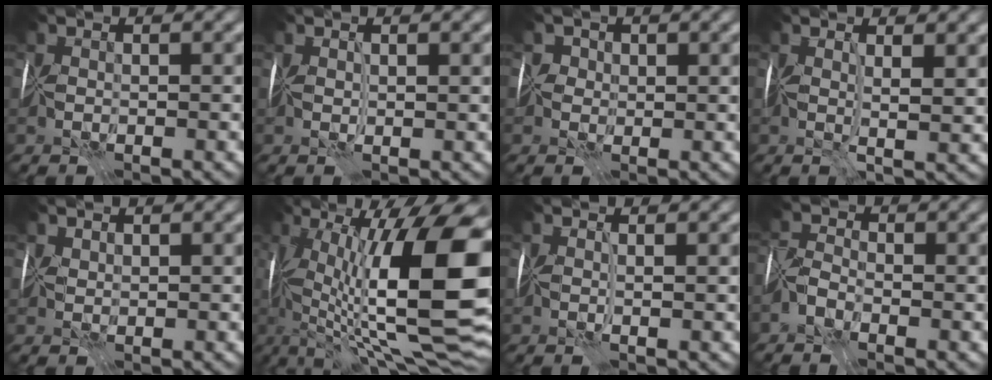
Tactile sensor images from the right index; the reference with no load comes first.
{"total": 1.2, "force": [0.6, -0.9, -0.7], "torque": [0.015, -0.001, 0.016]}
{"total": 1.4, "force": [0.4, 1.3, -0.2], "torque": [0.022, 0.017, -0.005]}
{"total": 2.0, "force": [1.3, -0.4, 1.4], "torque": [-0.017, -0.004, 0.027]}
{"total": 1.5, "force": [1.3, -0.4, -0.6], "torque": [0.014, 0.003, 0.027]}
{"total": 16.3, "force": [0.8, 4.0, 15.7], "torque": [-0.233, 0.012, 0.025]}
{"total": 1.2, "force": [0.5, -1.0, -0.4], "torque": [0.012, 0.000, 0.012]}
{"total": 1.4, "force": [-1.4, 0.0, 0.4], "torque": [-0.003, 0.006, -0.033]}